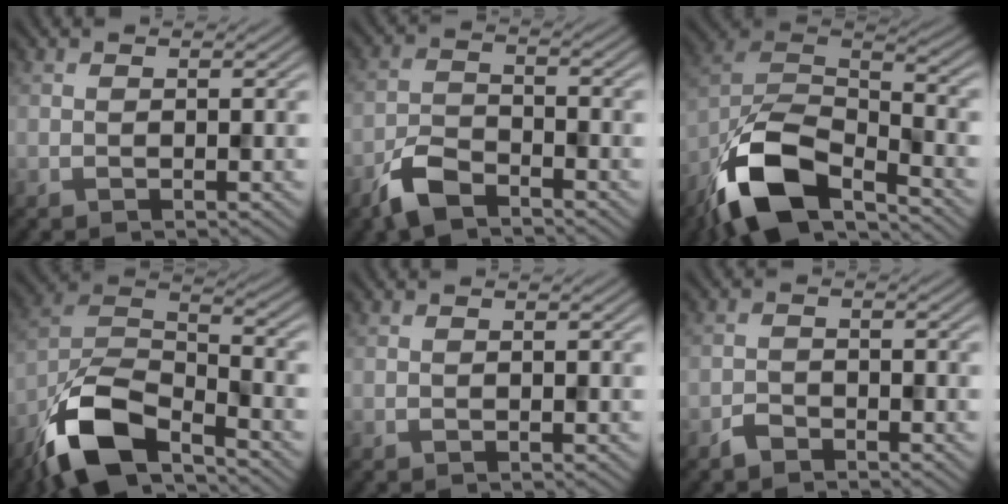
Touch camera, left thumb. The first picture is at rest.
{"total": 5.3, "force": [-4.0, 2.1, 2.8], "torque": [-0.056, -0.004, -0.091]}
{"total": 13.5, "force": [-8.9, 5.5, 8.6], "torque": [-0.181, -0.016, -0.186]}
{"total": 12.2, "force": [-8.2, 4.7, 7.7], "torque": [-0.154, -0.008, -0.179]}
{"total": 0.0}
{"total": 1.7, "force": [-1.5, 0.7, 0.5], "torque": [-0.007, 0.002, -0.035]}